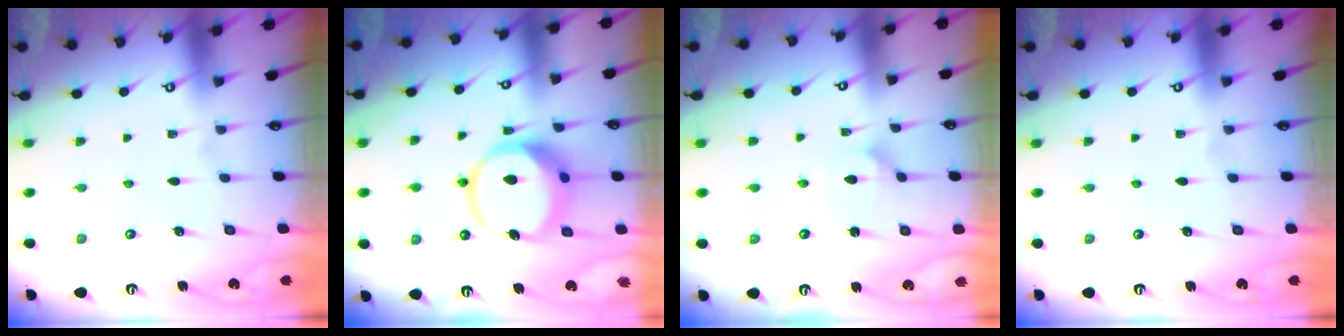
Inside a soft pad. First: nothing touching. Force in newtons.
{"total": 14.3, "press": 14.2, "slide": 1.8}
{"total": 3.0, "press": 3.0, "slide": 0.2}
{"total": 0.0}